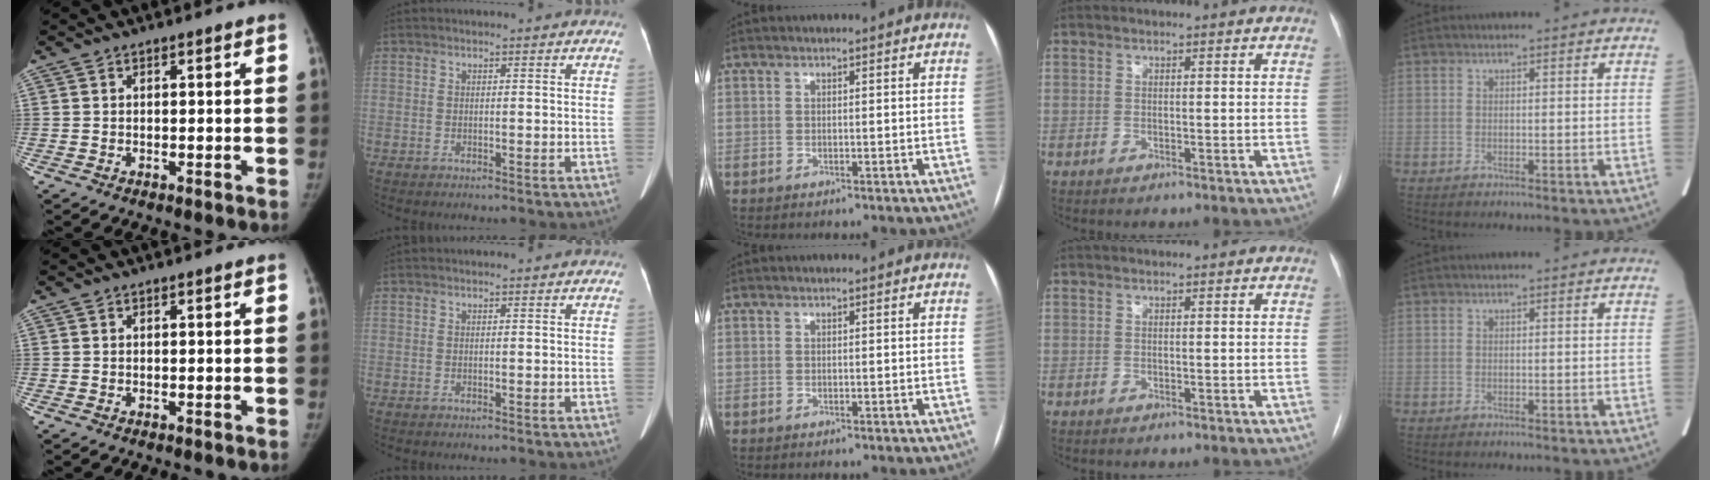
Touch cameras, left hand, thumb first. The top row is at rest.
{}